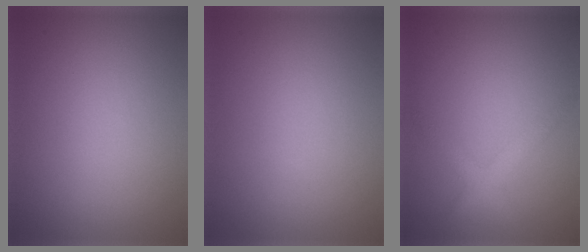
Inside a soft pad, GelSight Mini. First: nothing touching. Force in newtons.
{"total": 0.0}
{"total": 2.2, "press": 2.2, "slide": 0.1}